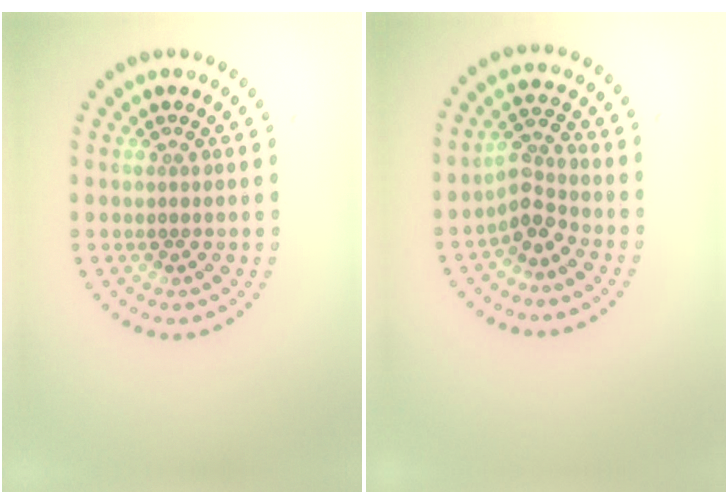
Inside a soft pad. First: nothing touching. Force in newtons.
{"total": 2.6, "press": 2.0, "slide": 1.7}